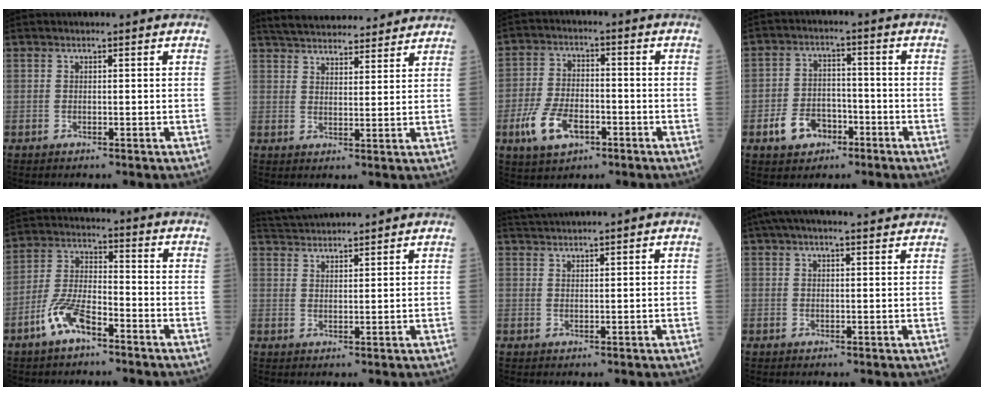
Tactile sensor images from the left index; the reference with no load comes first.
{"total": 16.5, "force": [15.4, 3.0, 5.2], "torque": [-0.080, 0.033, 0.218]}
{"total": 8.4, "force": [-4.0, 4.3, 6.0], "torque": [-0.135, -0.005, -0.075]}
{"total": 6.5, "force": [-3.4, 4.5, 3.1], "torque": [-0.070, 0.010, -0.057]}
{"total": 7.5, "force": [-4.7, 2.5, 5.3], "torque": [-0.118, 0.001, -0.096]}
{"total": 7.7, "force": [7.5, -0.3, 1.5], "torque": [-0.037, 0.035, 0.124]}
{"total": 3.8, "force": [3.5, -1.1, 0.9], "torque": [-0.014, 0.025, 0.069]}
{"total": 10.6, "force": [9.4, 0.9, 4.8], "torque": [-0.076, 0.034, 0.120]}